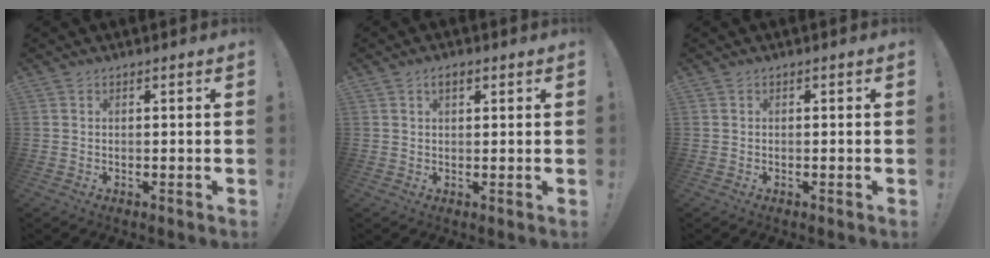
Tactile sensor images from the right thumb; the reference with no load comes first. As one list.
[{"total": 2.6, "force": [1.2, 1.4, 1.9], "torque": [-0.032, 0.002, 0.020]}, {"total": 0.0}]